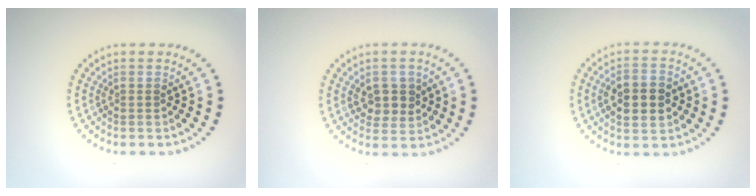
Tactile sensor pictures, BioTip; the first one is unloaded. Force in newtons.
{"total": 2.8, "press": 2.7, "slide": 0.8}
{"total": 4.6, "press": 4.6, "slide": 0.1}